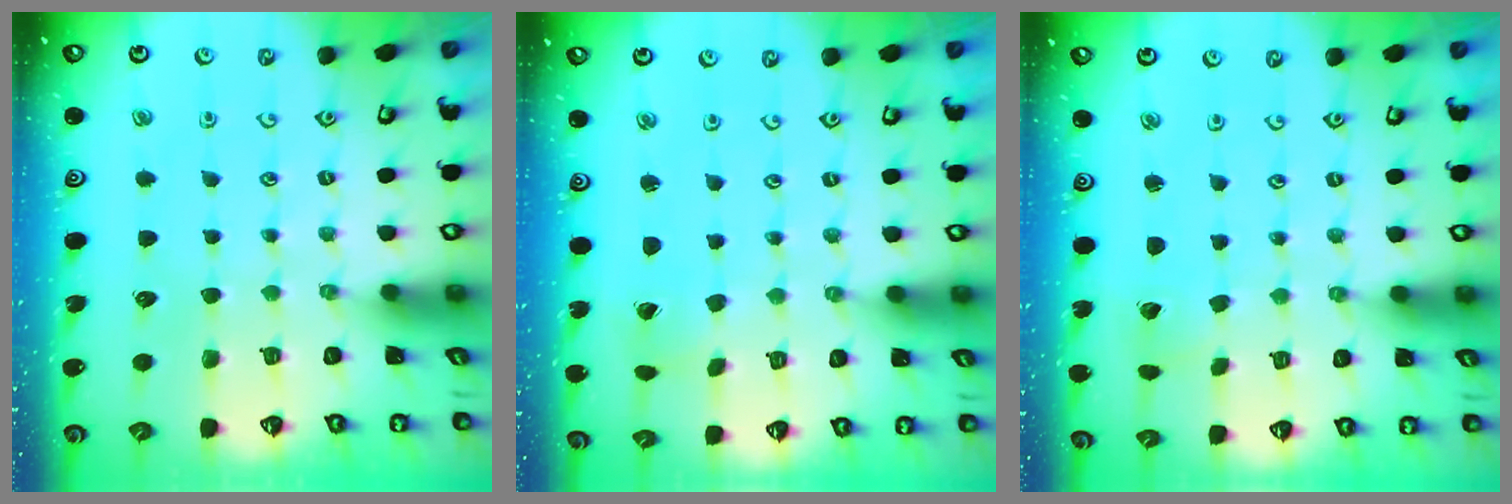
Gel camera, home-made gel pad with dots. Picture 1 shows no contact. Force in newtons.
{"total": 0.8, "press": 0.8, "slide": 0.1}
{"total": 2.0, "press": 2.0, "slide": 0.1}